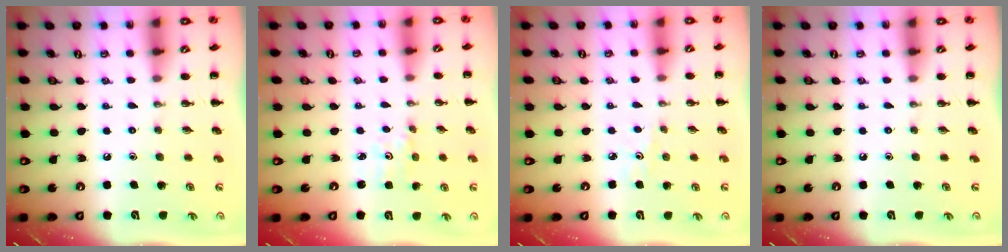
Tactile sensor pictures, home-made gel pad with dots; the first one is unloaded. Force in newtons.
{"total": 0.9, "press": 0.8, "slide": 0.4}
{"total": 2.2, "press": 2.0, "slide": 0.7}
{"total": 0.0}